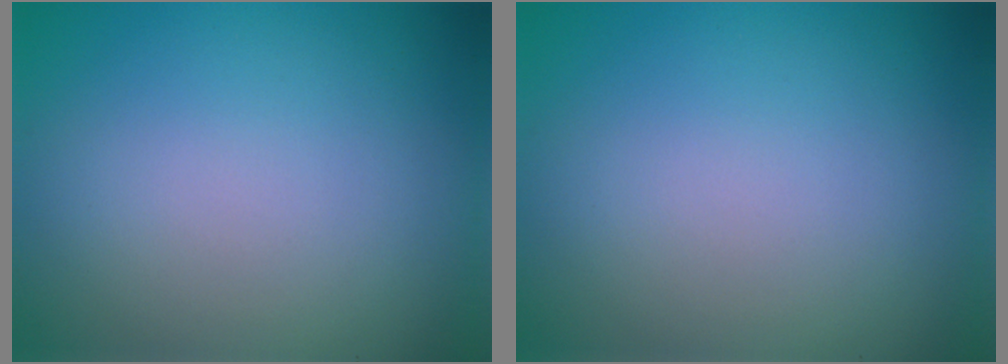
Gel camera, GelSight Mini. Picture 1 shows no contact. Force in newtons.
{"total": 0.0}